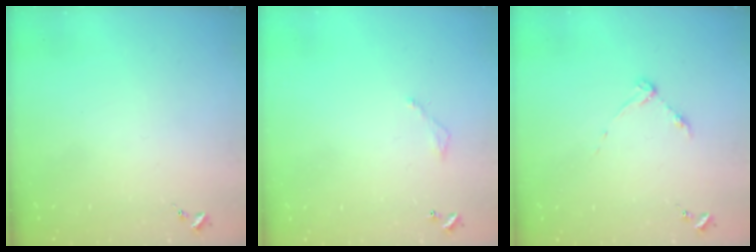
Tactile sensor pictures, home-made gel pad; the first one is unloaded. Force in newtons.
{"total": 3.8, "press": 3.8, "slide": 0.2}
{"total": 3.3, "press": 3.3, "slide": 0.5}